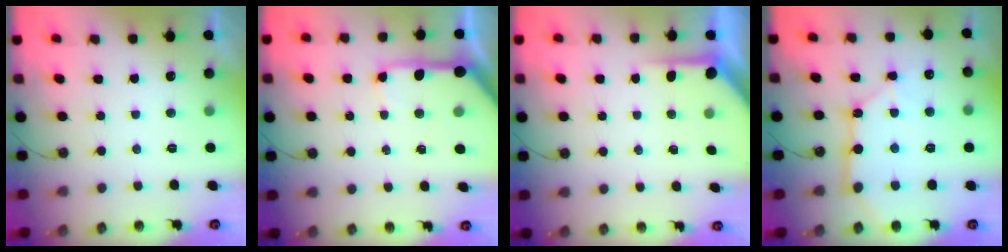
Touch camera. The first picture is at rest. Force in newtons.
{"total": 11.5, "press": 11.5, "slide": 1.3}
{"total": 4.6, "press": 4.6, "slide": 0.2}
{"total": 12.1, "press": 12.0, "slide": 1.5}